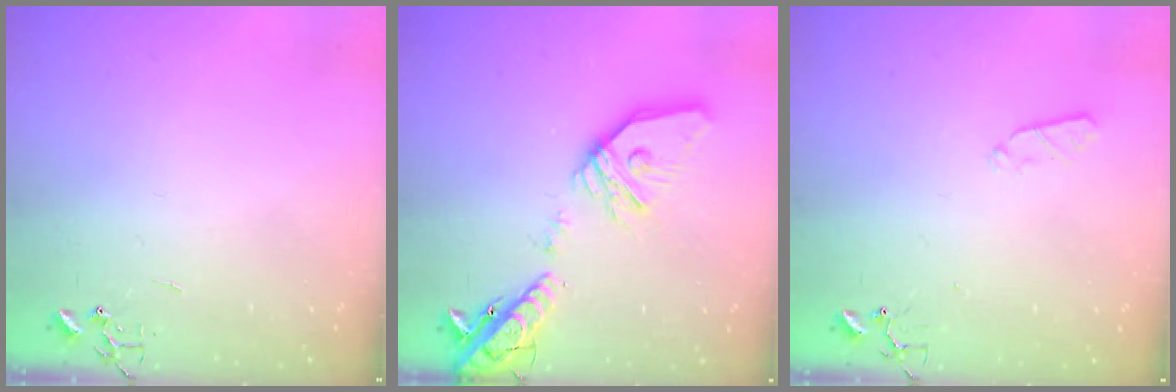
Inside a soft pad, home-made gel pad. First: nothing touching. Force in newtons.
{"total": 21.4, "press": 21.2, "slide": 3.5}
{"total": 3.6, "press": 3.6, "slide": 0.5}